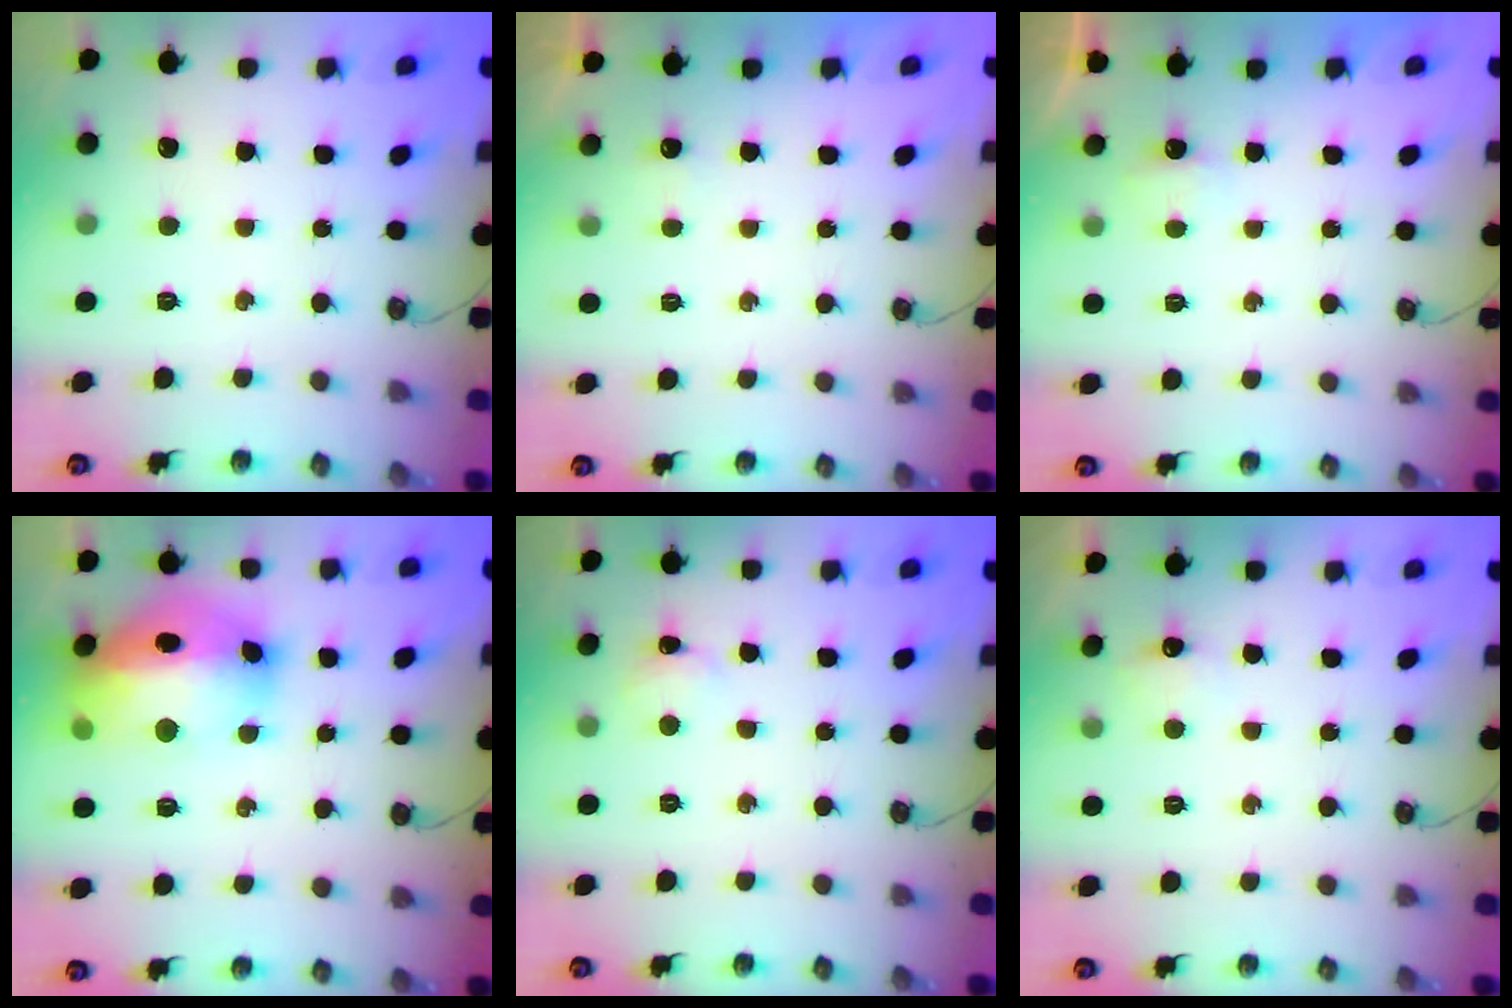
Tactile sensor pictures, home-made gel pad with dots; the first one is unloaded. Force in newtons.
{"total": 1.9, "press": 1.9, "slide": 0.3}
{"total": 2.6, "press": 2.6, "slide": 0.4}
{"total": 20.2, "press": 20.1, "slide": 2.0}
{"total": 2.0, "press": 1.9, "slide": 0.4}
{"total": 5.1, "press": 5.0, "slide": 1.2}